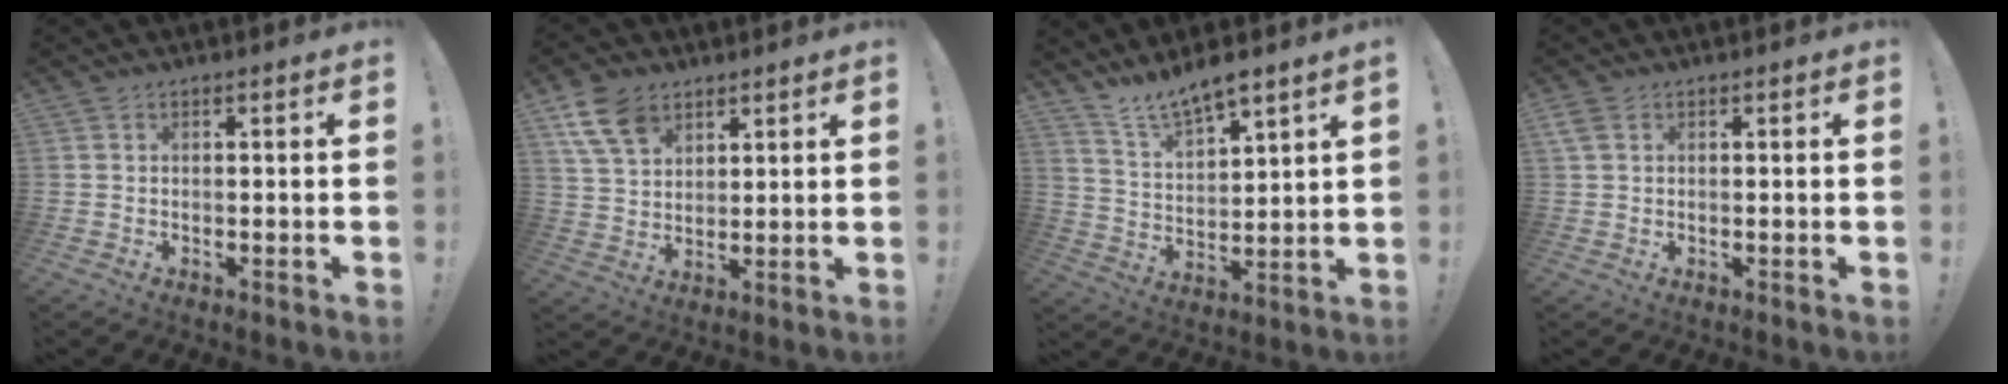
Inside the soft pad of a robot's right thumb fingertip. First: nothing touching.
{"total": 10.6, "force": [6.0, 6.7, 5.6], "torque": [-0.110, -0.014, 0.121]}
{"total": 8.4, "force": [7.9, 0.9, 2.6], "torque": [-0.064, -0.063, 0.146]}
{"total": 2.6, "force": [1.2, 1.6, 1.6], "torque": [-0.037, 0.006, 0.025]}